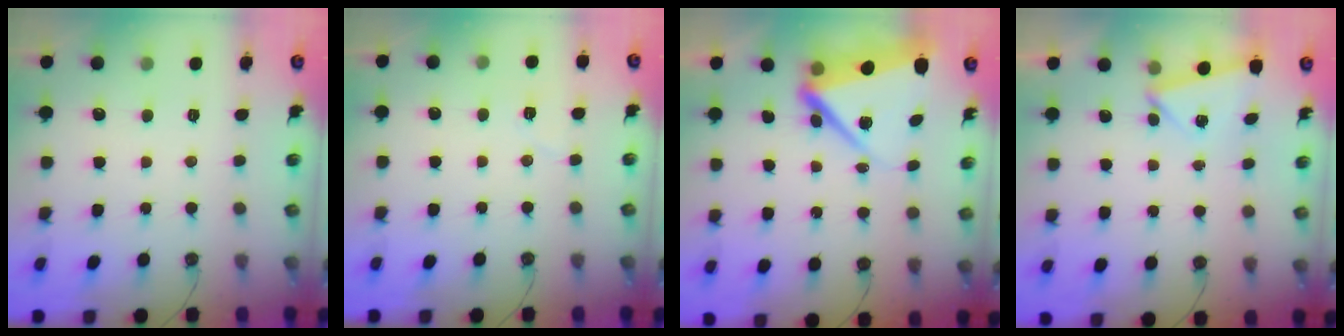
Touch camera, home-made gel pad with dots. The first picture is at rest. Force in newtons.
{"total": 5.8, "press": 5.2, "slide": 2.7}
{"total": 9.7, "press": 9.6, "slide": 1.6}
{"total": 2.6, "press": 1.9, "slide": 1.8}